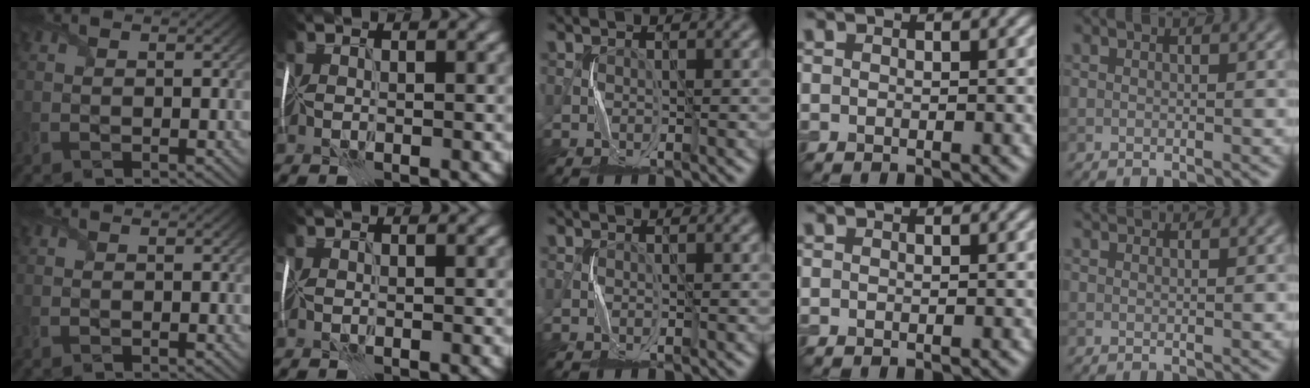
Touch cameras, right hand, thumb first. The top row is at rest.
{"little": {"total": 2.3, "force": [2.2, 0.3, 0.7], "torque": [-0.016, 0.003, 0.027]}}